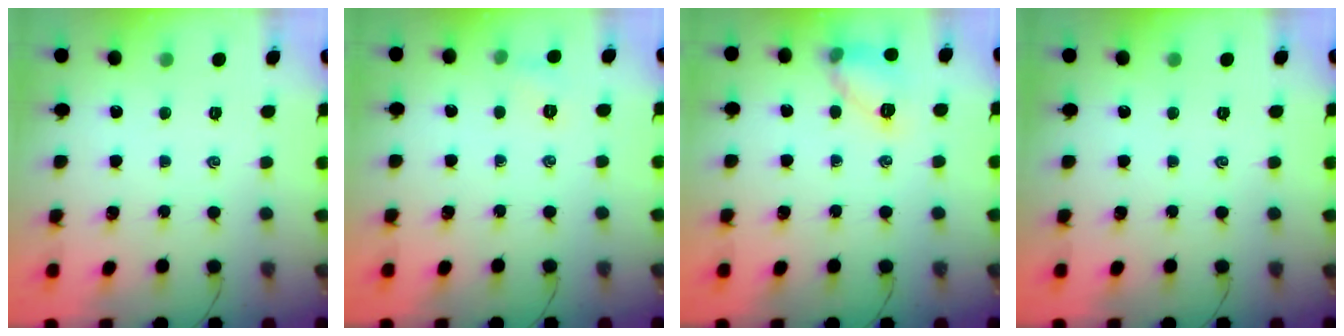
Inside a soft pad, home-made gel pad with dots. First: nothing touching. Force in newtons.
{"total": 4.1, "press": 3.9, "slide": 1.4}
{"total": 10.5, "press": 10.5, "slide": 0.4}
{"total": 0.0}